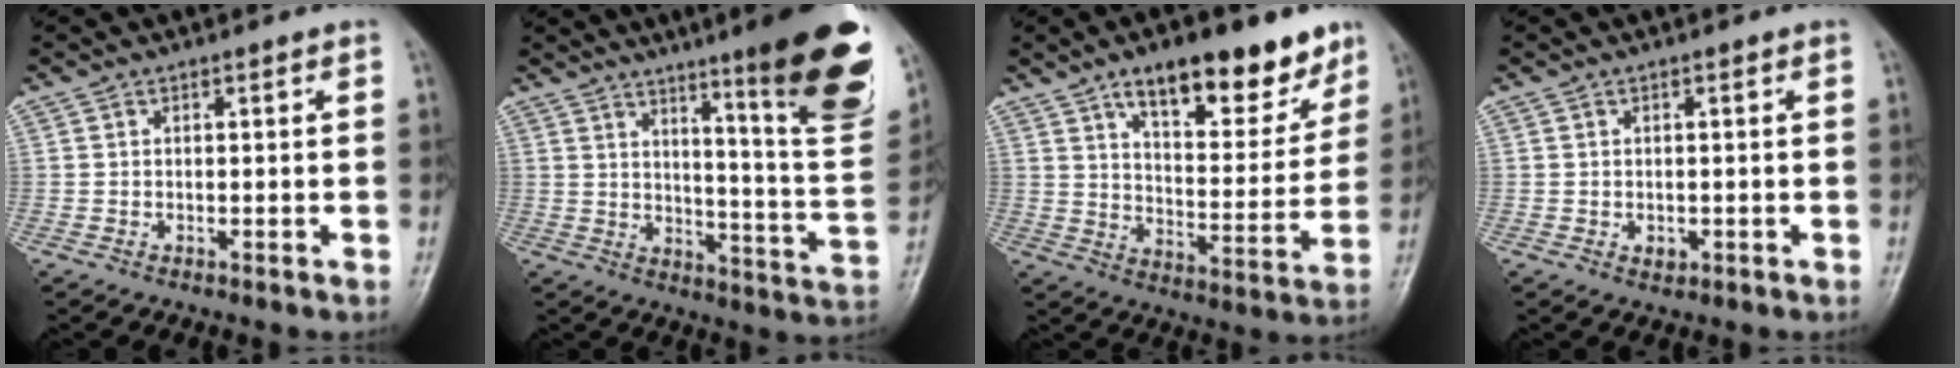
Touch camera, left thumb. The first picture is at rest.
{"total": 22.1, "force": [12.7, 2.8, 17.9], "torque": [-0.209, -0.072, 0.178]}
{"total": 18.2, "force": [11.8, 7.4, 11.7], "torque": [-0.117, -0.056, 0.182]}
{"total": 1.5, "force": [-0.3, 1.2, 0.9], "torque": [-0.007, 0.000, 0.000]}